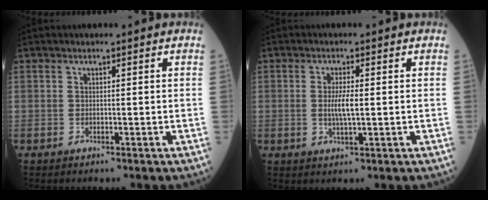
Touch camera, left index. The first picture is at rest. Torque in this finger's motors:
{"motor_torque": [0.50, 0.03, 0.12, 0.04]}